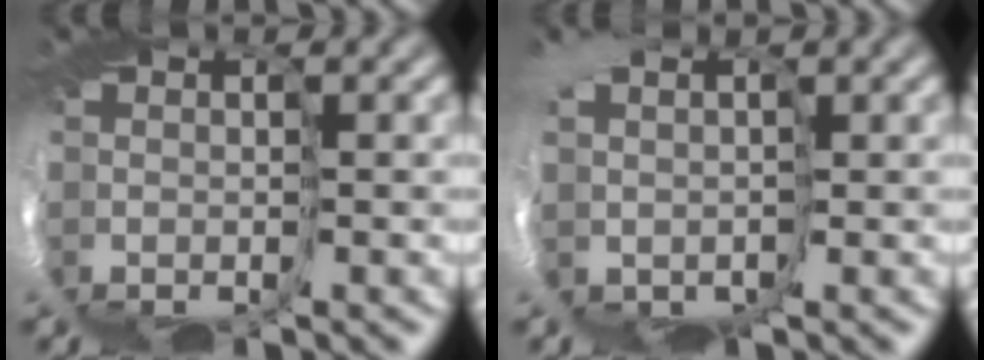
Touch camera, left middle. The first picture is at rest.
{"total": 4.0, "force": [1.1, 2.9, 2.5], "torque": [-0.060, -0.015, 0.008]}